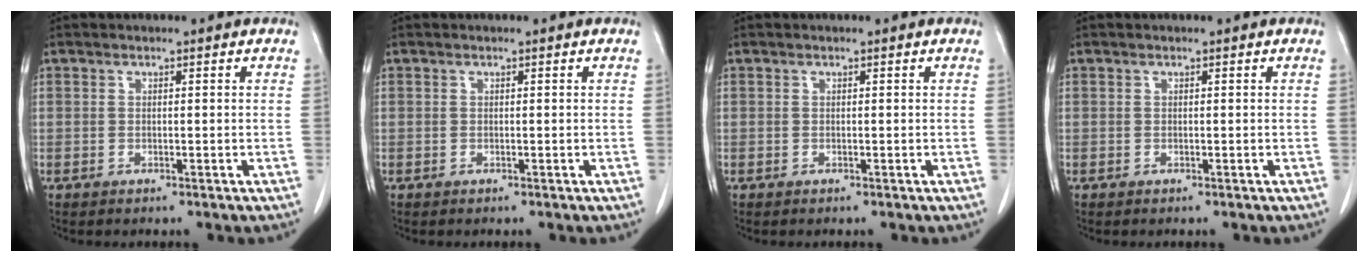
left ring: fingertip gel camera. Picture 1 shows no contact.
{"total": 0.0}
{"total": 0.0}
{"total": 0.0}